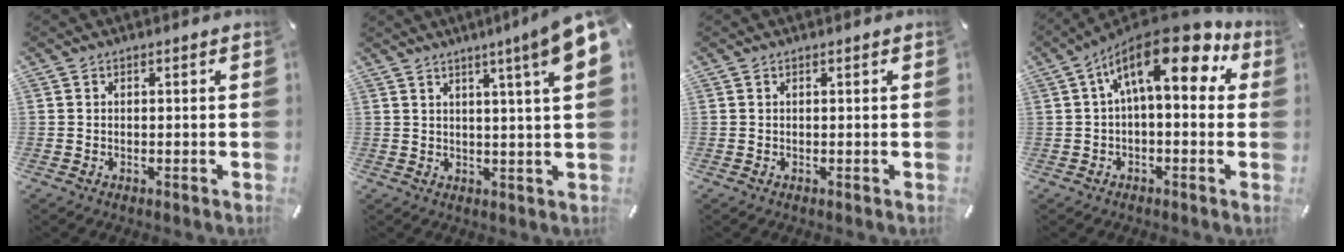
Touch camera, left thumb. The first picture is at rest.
{"total": 9.7, "force": [4.6, -0.2, 8.6], "torque": [-0.135, -0.026, 0.069]}
{"total": 0.0}
{"total": 16.4, "force": [6.5, 7.1, 13.4], "torque": [-0.216, -0.037, 0.106]}